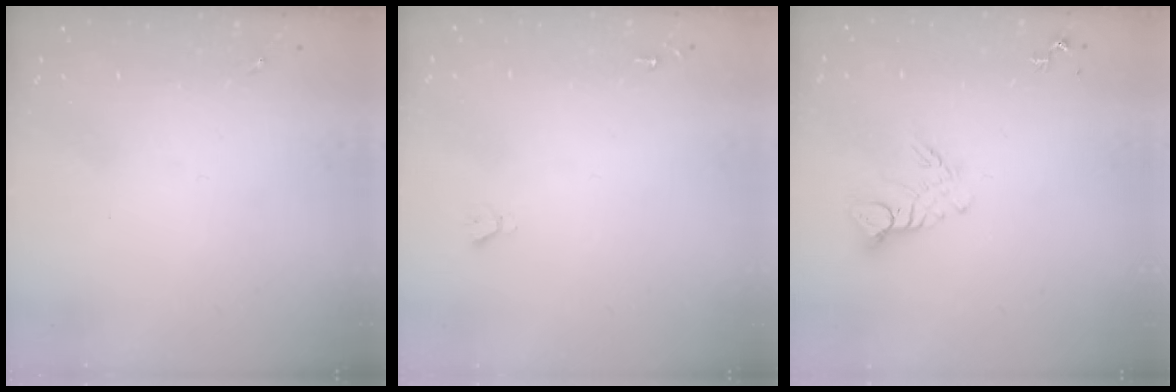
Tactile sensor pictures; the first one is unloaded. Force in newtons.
{"total": 1.9, "press": 1.9, "slide": 0.2}
{"total": 8.7, "press": 8.6, "slide": 0.9}